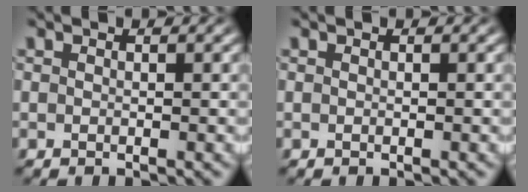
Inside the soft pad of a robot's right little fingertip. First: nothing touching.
{"total": 0.0}